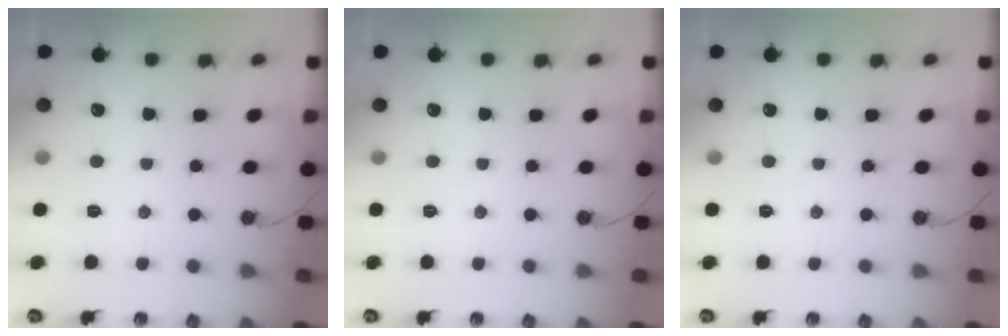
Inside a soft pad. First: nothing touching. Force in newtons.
{"total": 0.0}
{"total": 0.0}